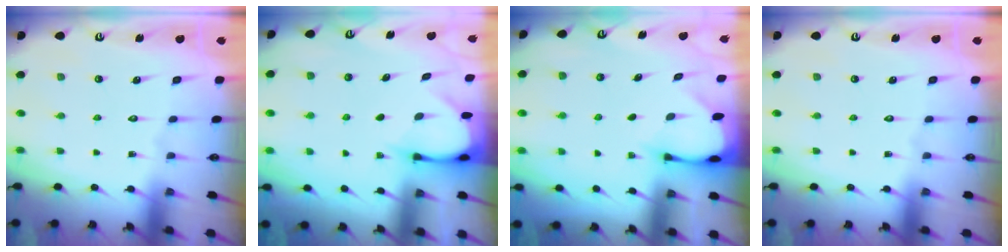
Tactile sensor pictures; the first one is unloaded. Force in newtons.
{"total": 3.5, "press": 3.5, "slide": 0.3}
{"total": 2.4, "press": 2.4, "slide": 0.1}
{"total": 0.0}